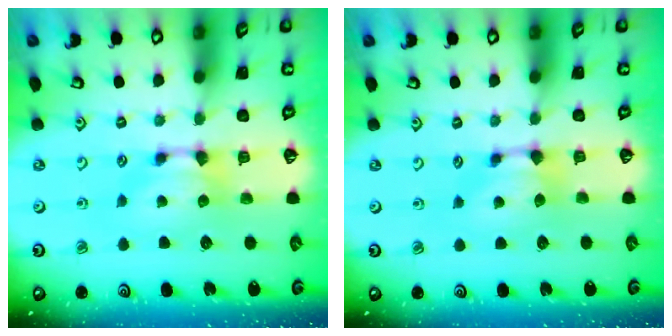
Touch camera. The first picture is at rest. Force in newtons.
{"total": 0.8, "press": 0.5, "slide": 0.6}